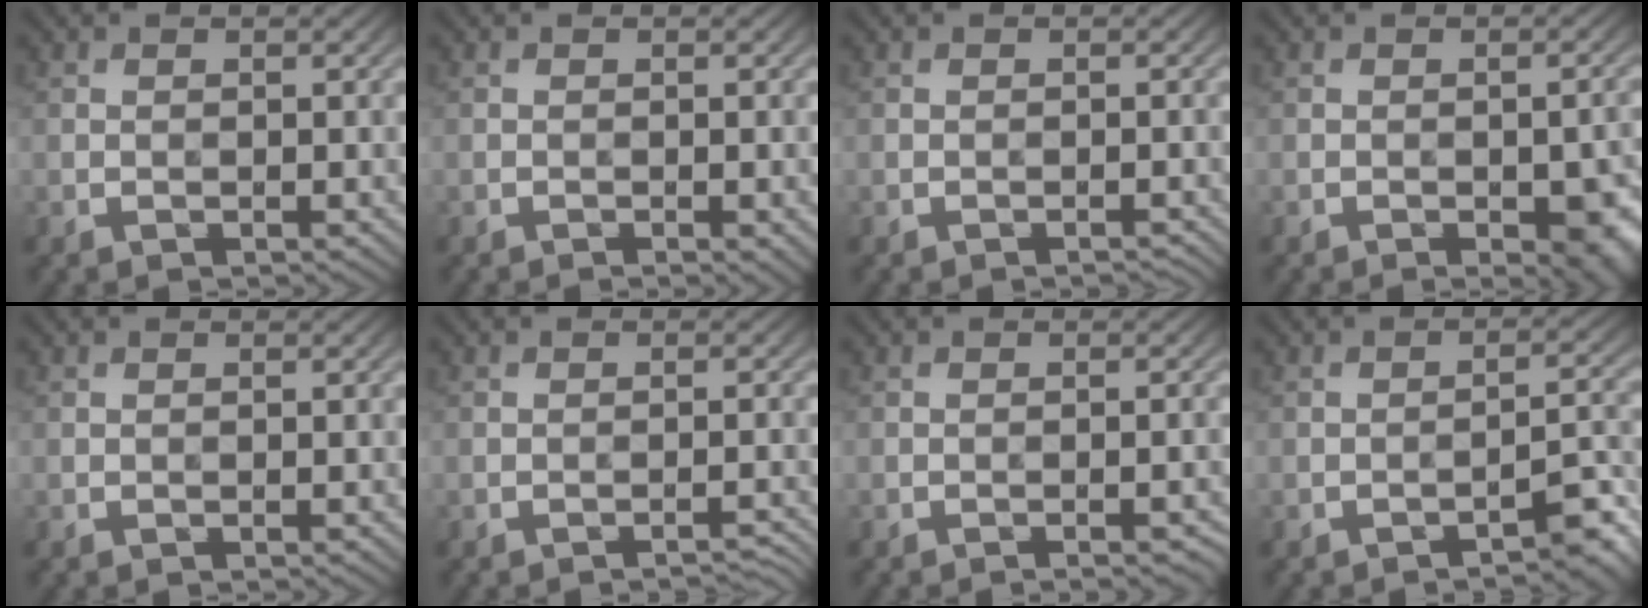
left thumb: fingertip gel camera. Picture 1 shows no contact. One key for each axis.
{"total": 1.0, "fx": -0.5, "fy": 0.1, "fz": 0.9, "tx": -0.013, "ty": -0.001, "tz": -0.010}
{"total": 0.8, "fx": -0.7, "fy": 0.0, "fz": 0.3, "tx": -0.002, "ty": 0.003, "tz": -0.013}
{"total": 6.3, "fx": -2.7, "fy": 2.5, "fz": 5.1, "tx": -0.060, "ty": -0.003, "tz": -0.028}
{"total": 0.0}
{"total": 2.0, "fx": -1.7, "fy": 0.2, "fz": 0.9, "tx": -0.006, "ty": 0.006, "tz": -0.027}
{"total": 1.8, "fx": -1.3, "fy": 0.3, "fz": 1.2, "tx": -0.011, "ty": 0.007, "tz": -0.018}
{"total": 4.1, "fx": -3.2, "fy": 0.5, "fz": 2.6, "tx": -0.030, "ty": 0.018, "tz": -0.045}